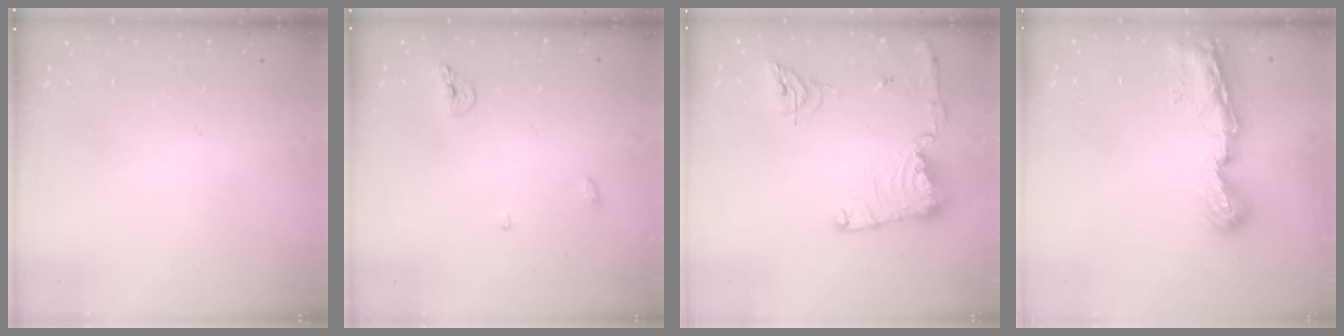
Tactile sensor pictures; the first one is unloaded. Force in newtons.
{"total": 5.6, "press": 5.5, "slide": 1.0}
{"total": 14.9, "press": 14.8, "slide": 1.6}
{"total": 8.9, "press": 8.9, "slide": 0.9}